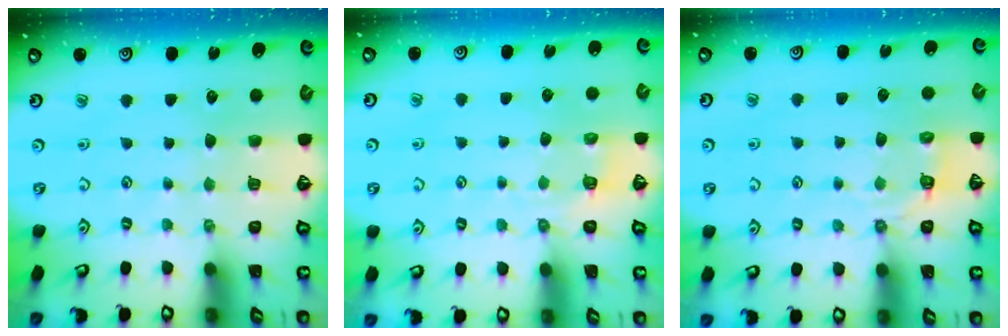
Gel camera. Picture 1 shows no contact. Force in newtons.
{"total": 2.1, "press": 1.0, "slide": 1.9}
{"total": 3.7, "press": 3.0, "slide": 2.1}